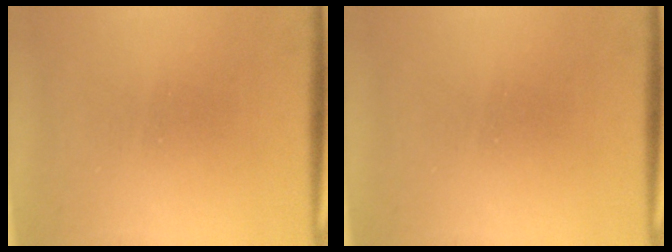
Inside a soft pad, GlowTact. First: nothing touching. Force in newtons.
{"total": 0.0}